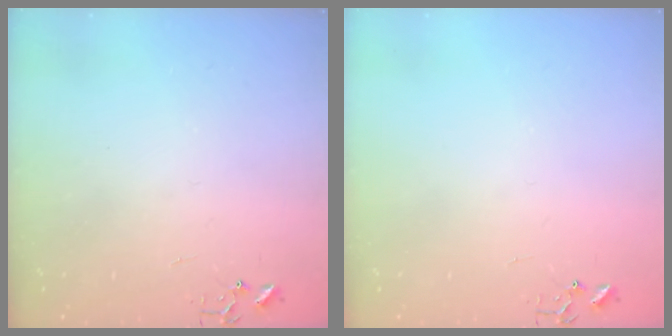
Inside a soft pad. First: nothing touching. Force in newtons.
{"total": 0.0}